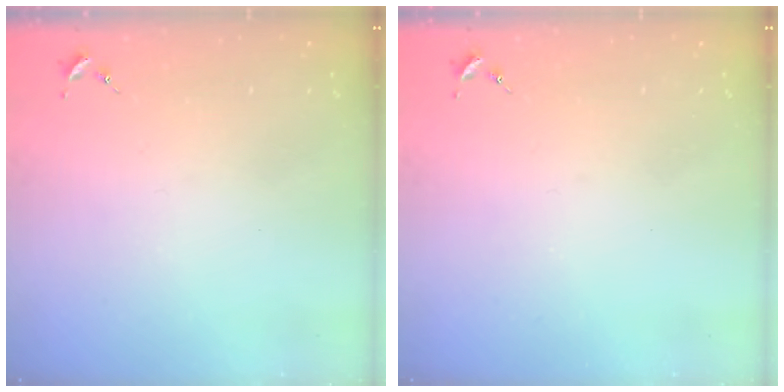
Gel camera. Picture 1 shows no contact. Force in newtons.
{"total": 0.0}